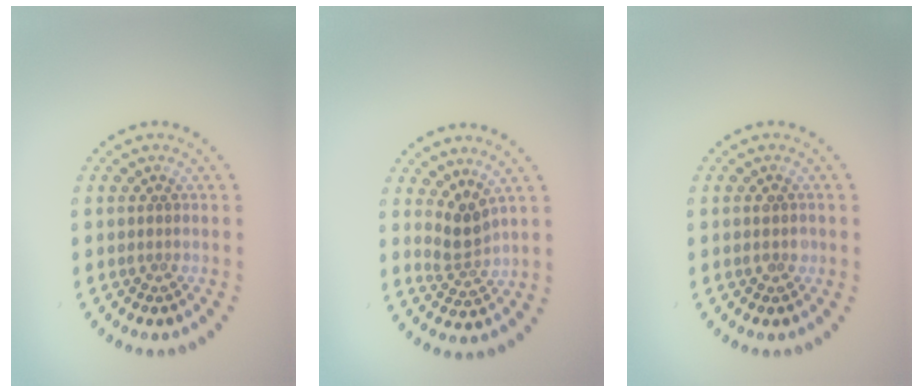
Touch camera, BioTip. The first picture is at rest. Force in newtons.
{"total": 2.5, "press": 1.7, "slide": 1.8}
{"total": 1.1, "press": 1.1, "slide": 0.0}